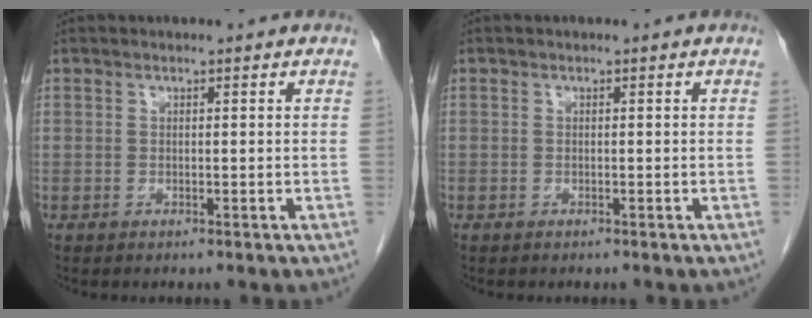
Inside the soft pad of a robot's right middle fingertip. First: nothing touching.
{"total": 0.0}